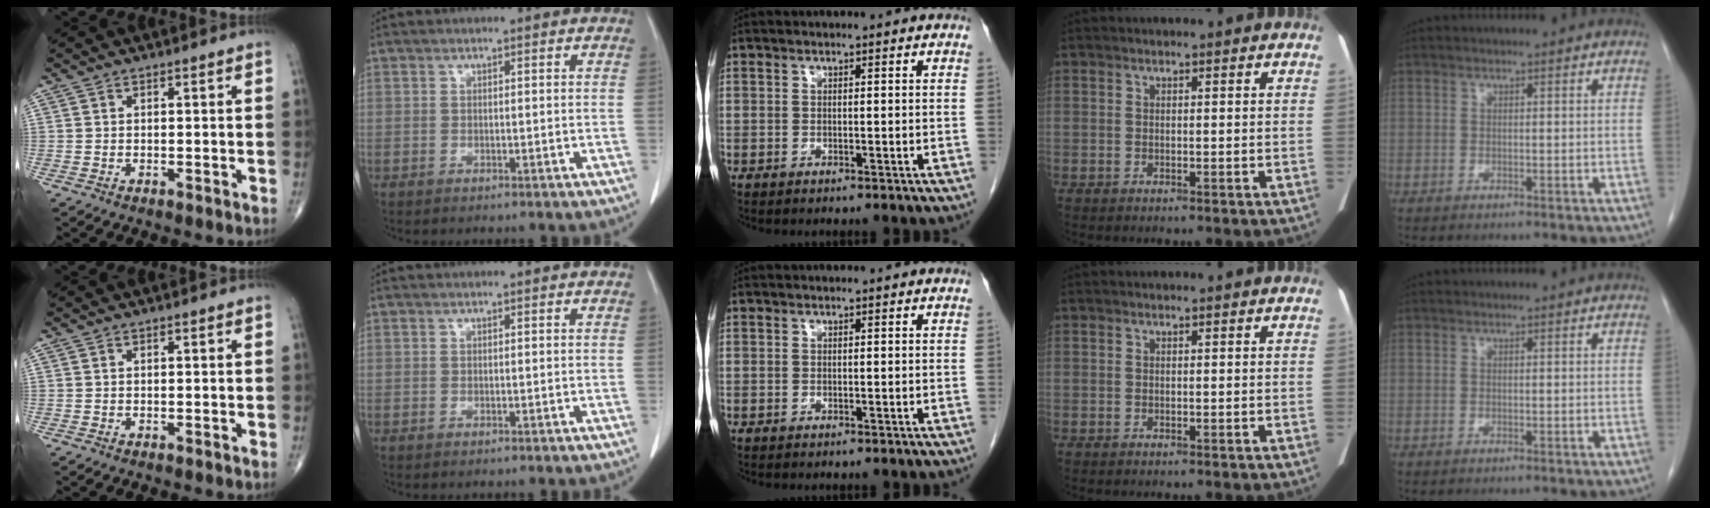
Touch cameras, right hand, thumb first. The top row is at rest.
{}